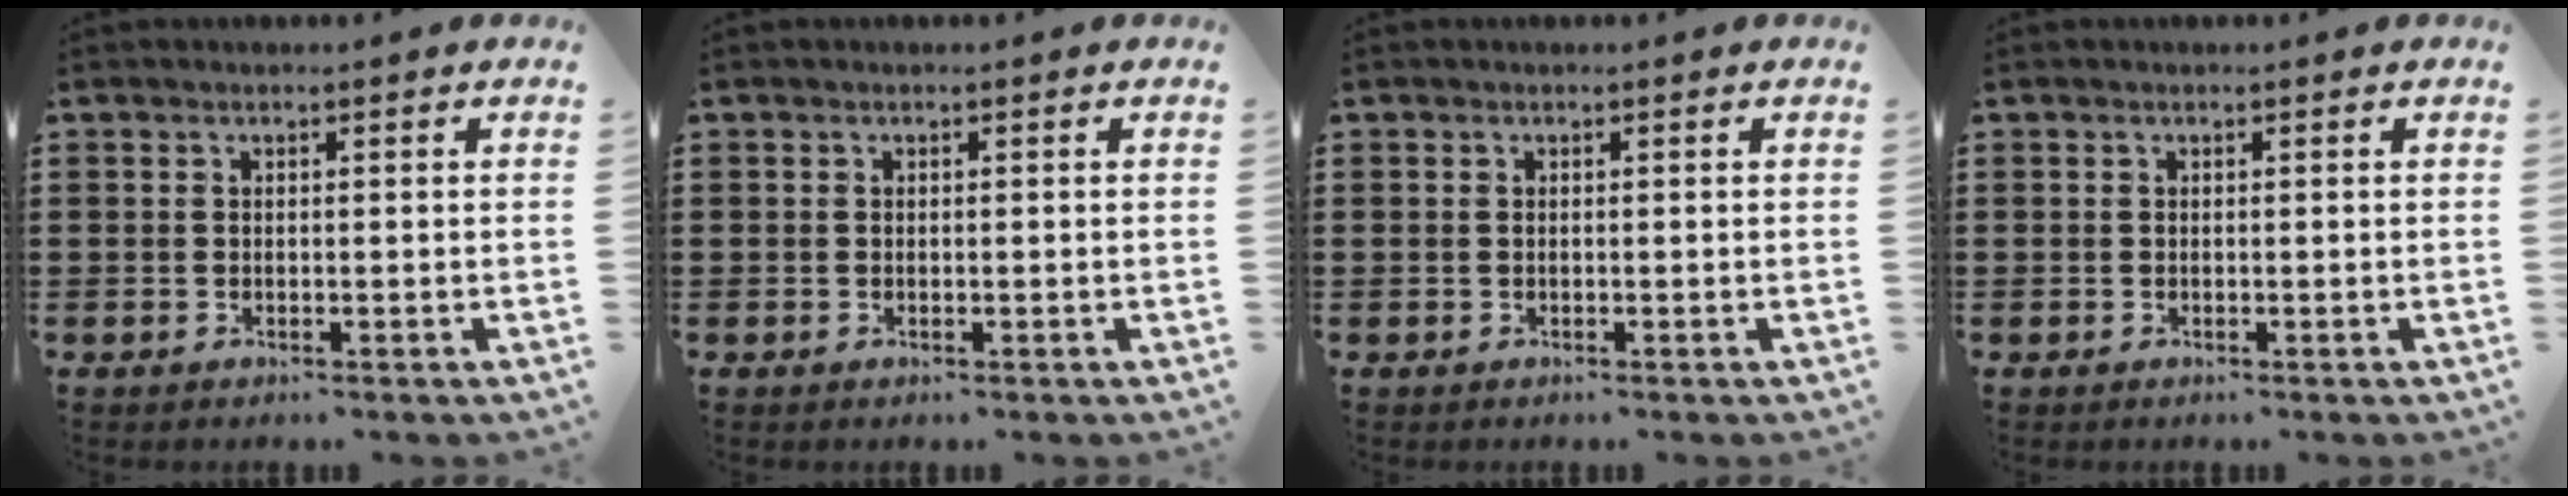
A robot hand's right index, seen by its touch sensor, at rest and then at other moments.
{"total": 0.0}
{"total": 0.0}
{"total": 0.0}